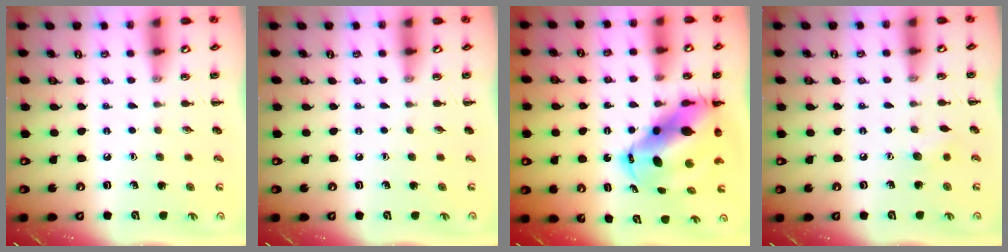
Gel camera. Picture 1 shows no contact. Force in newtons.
{"total": 0.0}
{"total": 13.3, "press": 12.8, "slide": 3.6}
{"total": 5.8, "press": 5.6, "slide": 1.6}